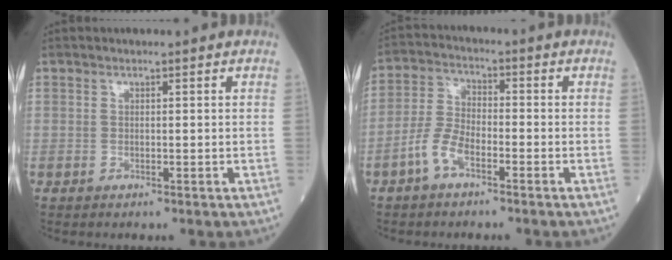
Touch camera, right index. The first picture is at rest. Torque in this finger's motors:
{"motor_torque": [0.15, -0.16, 0.43, 0.10]}